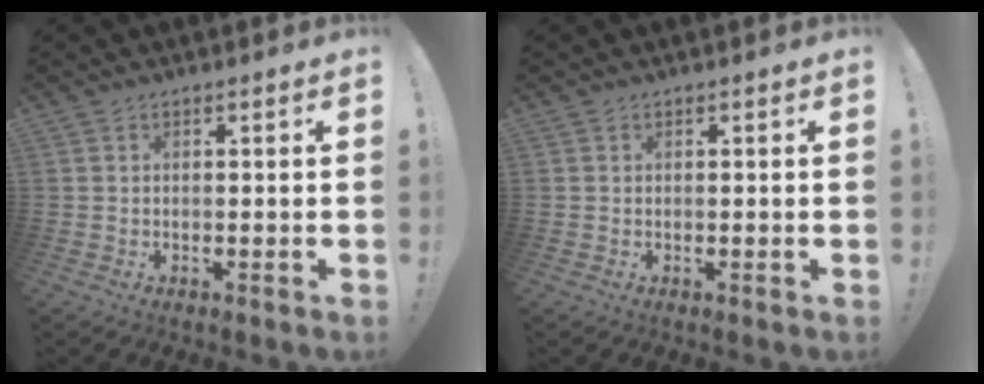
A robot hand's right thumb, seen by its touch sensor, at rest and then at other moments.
{"total": 0.0}